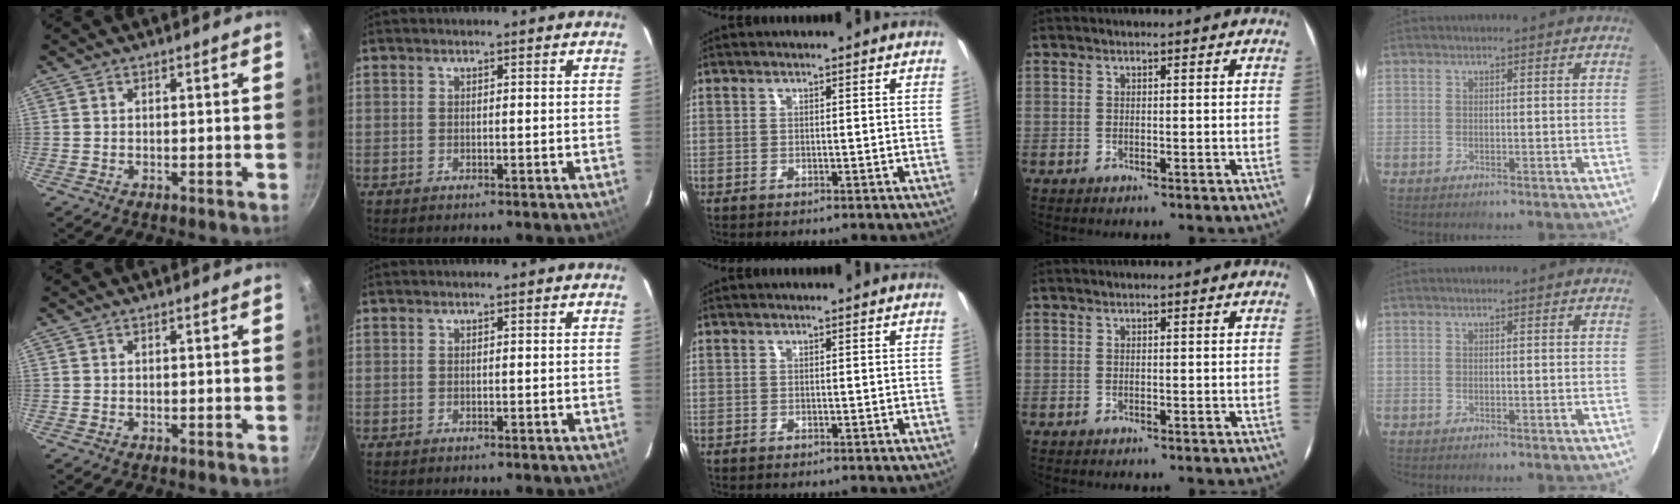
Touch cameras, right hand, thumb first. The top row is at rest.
{}